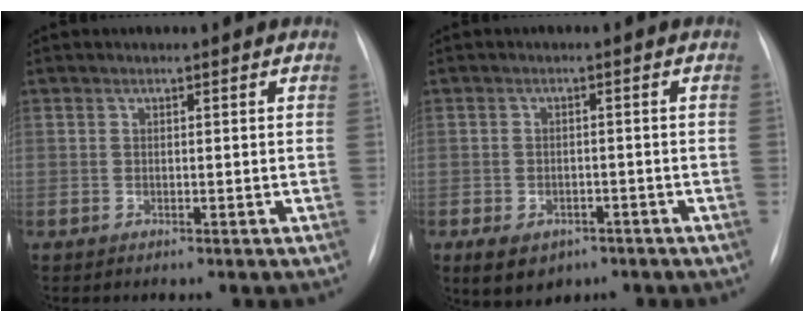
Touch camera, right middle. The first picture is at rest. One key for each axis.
{"total": 5.8, "fx": -3.4, "fy": 3.8, "fz": 2.8, "tx": -0.046, "ty": 0.001, "tz": -0.040}